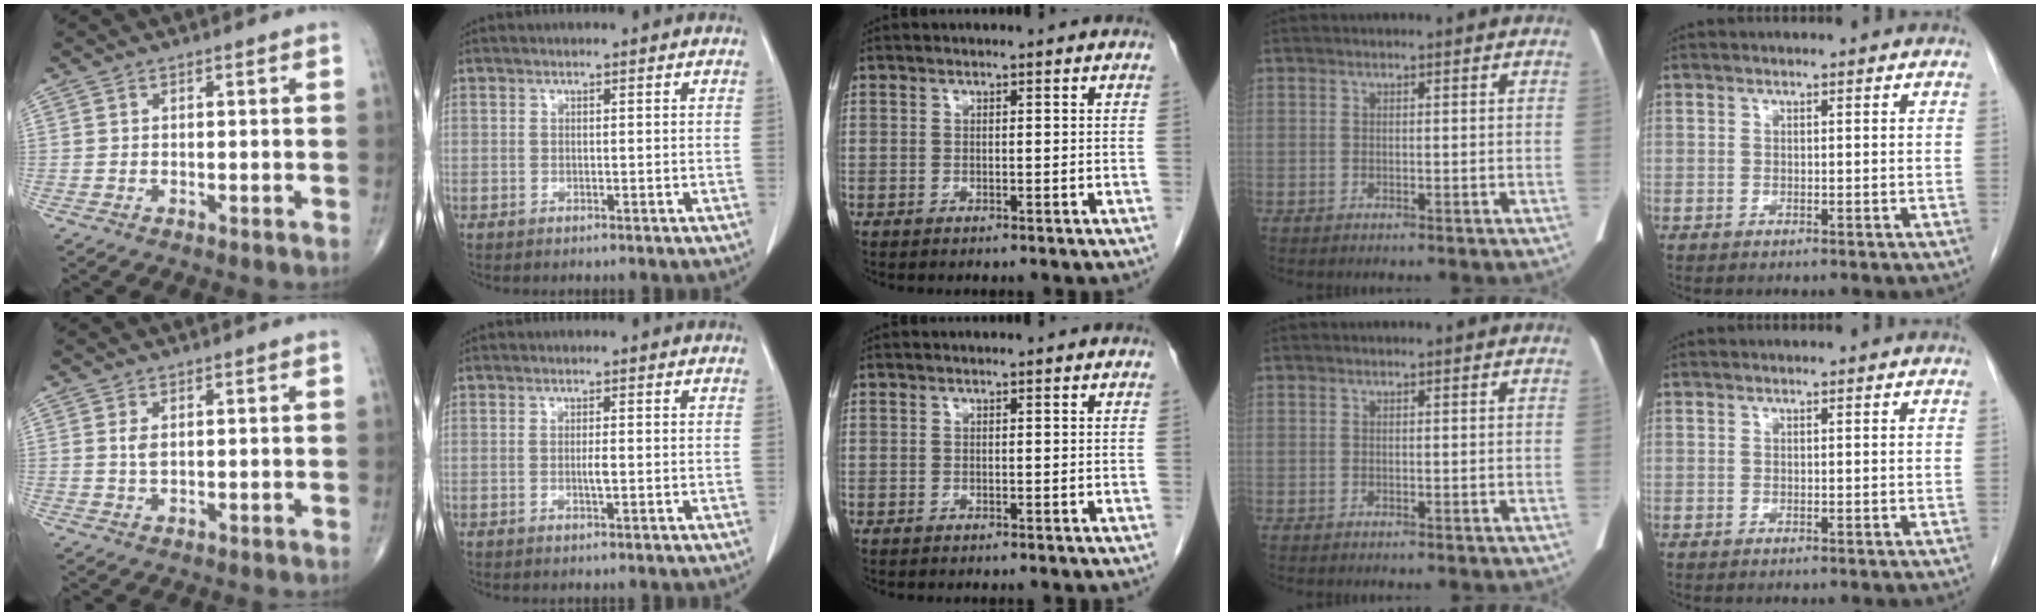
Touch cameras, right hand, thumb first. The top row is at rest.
{"thumb": {"total": 1.8, "force": [0.5, 0.9, 1.5], "torque": [-0.030, -0.002, 0.012]}, "index": {"total": 1.3, "force": [-0.2, 0.2, 1.3], "torque": [-0.025, -0.001, -0.003]}}